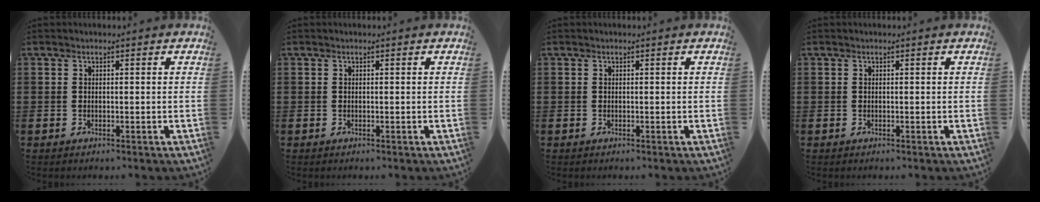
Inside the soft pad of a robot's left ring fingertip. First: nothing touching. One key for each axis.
{"total": 0.0}
{"total": 0.0}
{"total": 0.0}